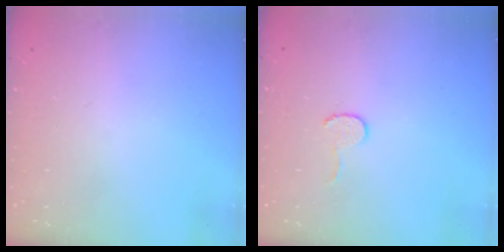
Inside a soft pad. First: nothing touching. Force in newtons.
{"total": 4.5, "press": 4.4, "slide": 0.4}